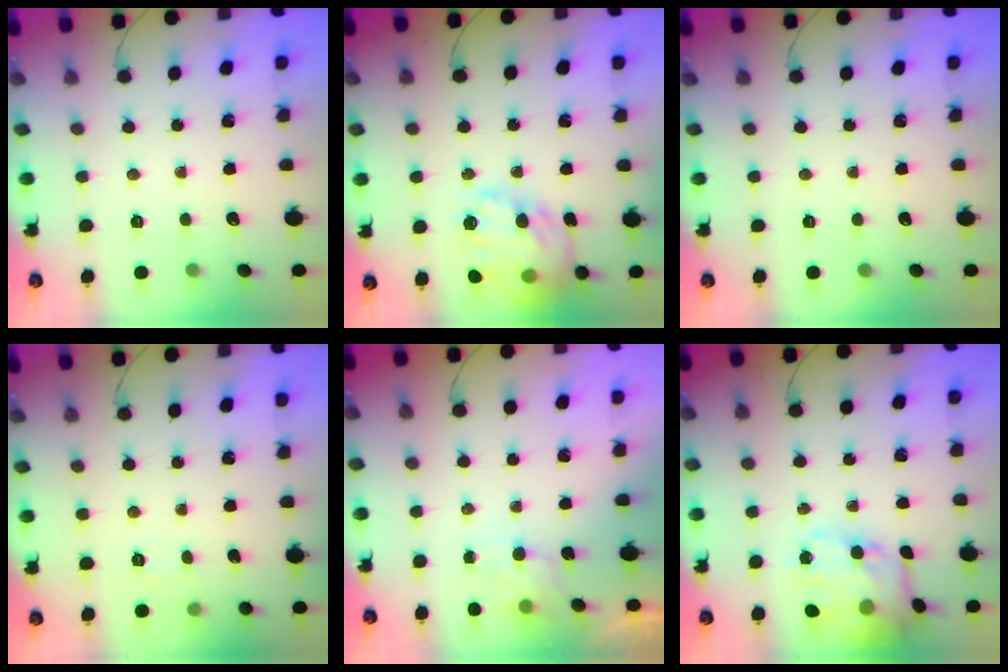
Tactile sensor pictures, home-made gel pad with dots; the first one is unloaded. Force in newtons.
{"total": 22.5, "press": 22.1, "slide": 4.0}
{"total": 0.0}
{"total": 5.1, "press": 5.0, "slide": 1.2}
{"total": 5.5, "press": 5.4, "slide": 1.2}
{"total": 15.4, "press": 15.2, "slide": 2.7}